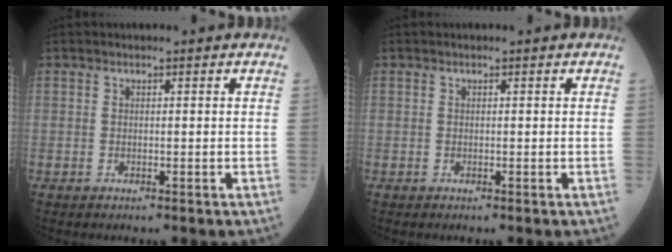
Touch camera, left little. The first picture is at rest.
{"total": 0.0}